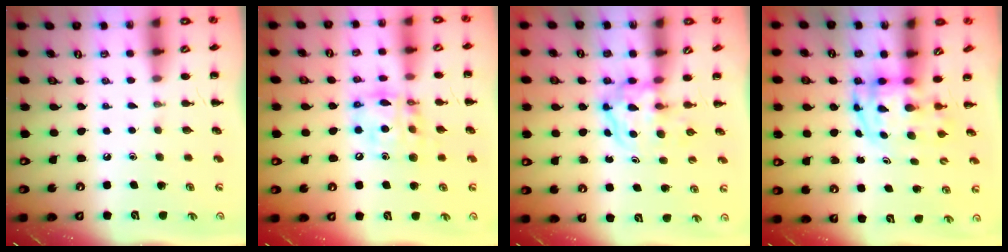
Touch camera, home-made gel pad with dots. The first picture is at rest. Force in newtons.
{"total": 13.7, "press": 13.2, "slide": 3.6}
{"total": 3.8, "press": 3.7, "slide": 0.4}
{"total": 3.8, "press": 3.7, "slide": 0.7}